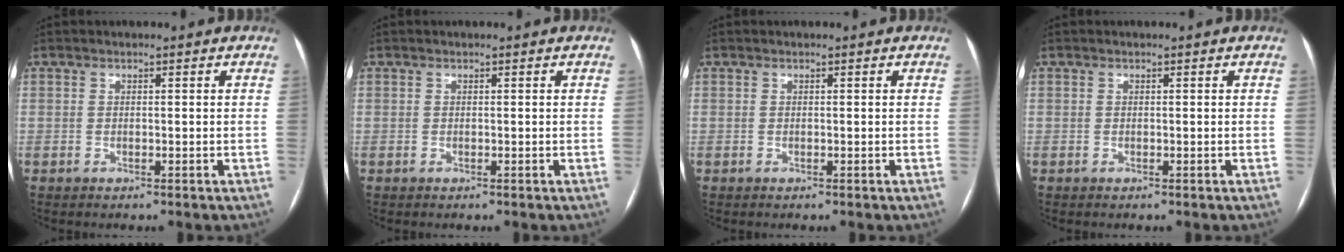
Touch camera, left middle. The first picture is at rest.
{"total": 0.0}
{"total": 0.0}
{"total": 0.0}